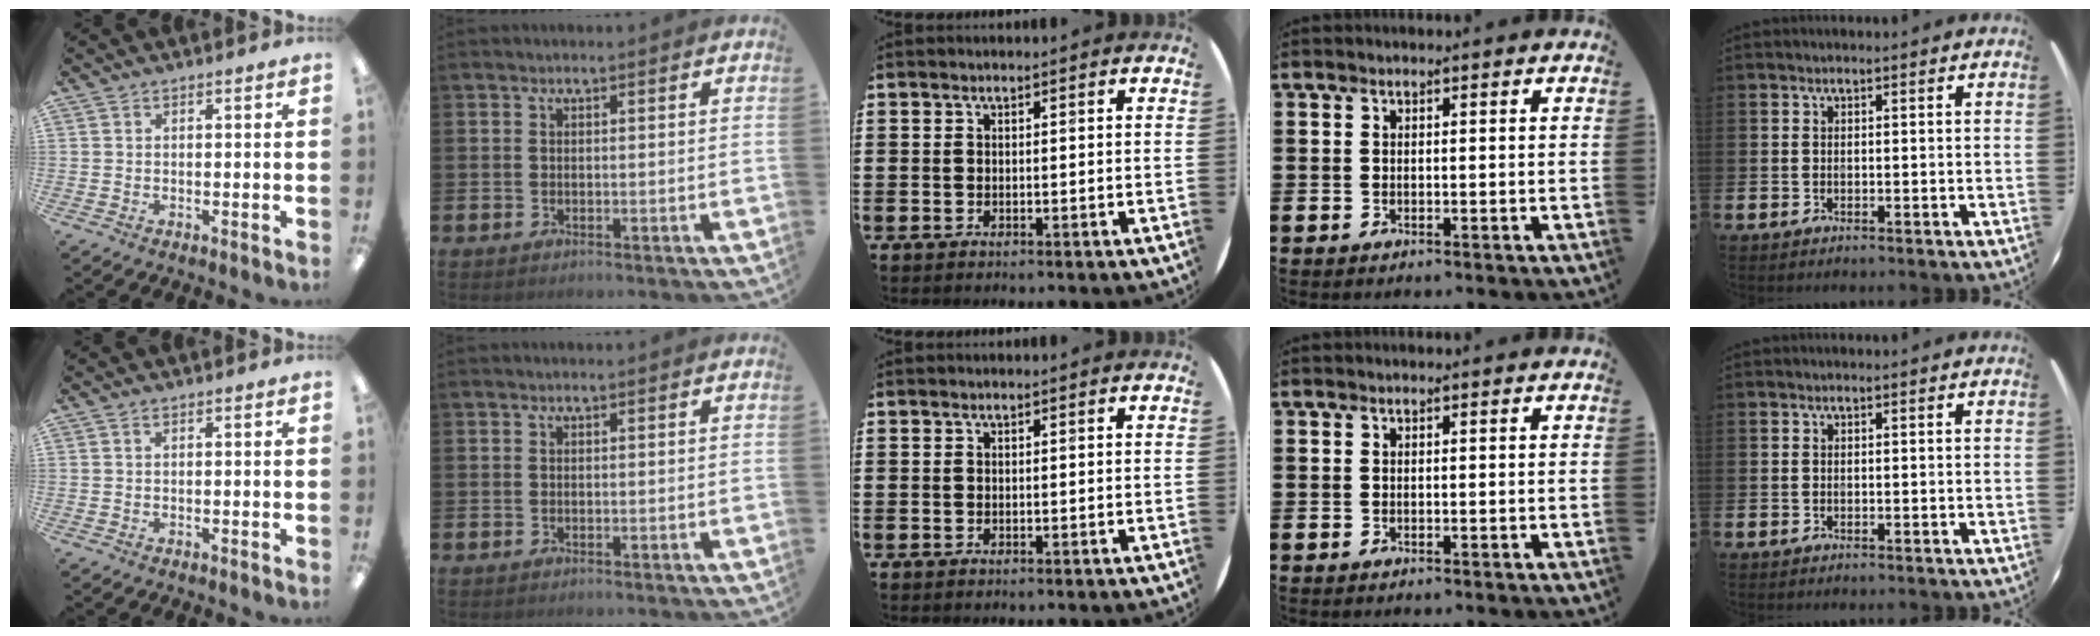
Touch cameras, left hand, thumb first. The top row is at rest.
{}